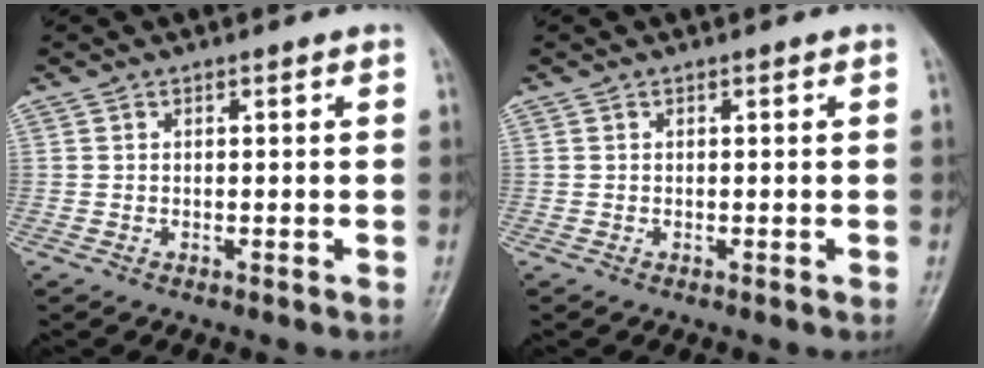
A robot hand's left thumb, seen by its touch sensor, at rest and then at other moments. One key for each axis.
{"total": 0.0}